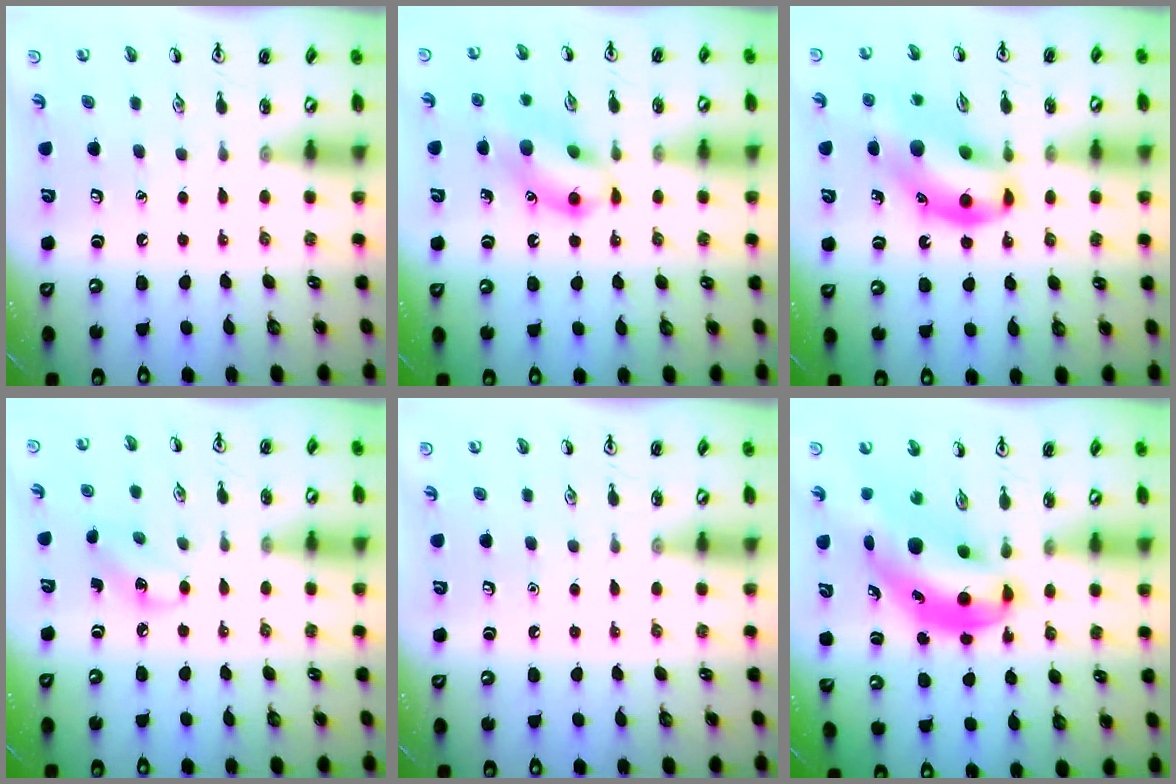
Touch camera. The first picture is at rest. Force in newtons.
{"total": 11.7, "press": 11.6, "slide": 1.6}
{"total": 15.5, "press": 15.2, "slide": 2.9}
{"total": 3.7, "press": 3.6, "slide": 1.0}
{"total": 0.0}
{"total": 8.1, "press": 7.8, "slide": 2.0}